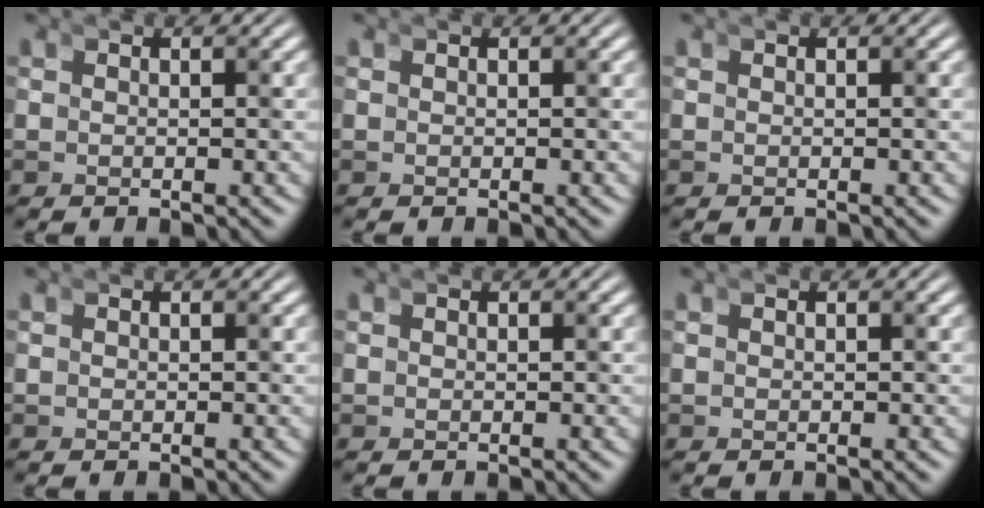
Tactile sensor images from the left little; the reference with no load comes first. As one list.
[{"total": 0.0}, {"total": 0.0}, {"total": 0.0}, {"total": 0.0}, {"total": 0.0}]